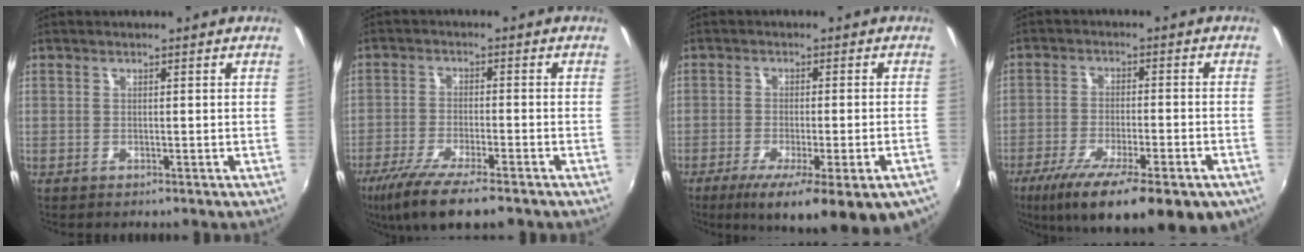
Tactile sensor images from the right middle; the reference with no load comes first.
{"total": 11.8, "force": [-8.6, 2.0, 7.9], "torque": [-0.170, -0.038, -0.152]}
{"total": 16.9, "force": [-10.4, 3.6, 12.7], "torque": [-0.203, -0.055, -0.142]}
{"total": 20.2, "force": [-12.6, 5.8, 14.6], "torque": [-0.258, -0.062, -0.188]}